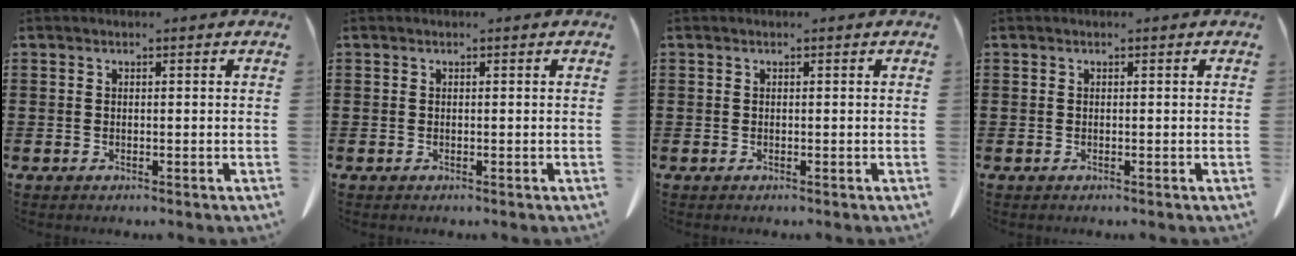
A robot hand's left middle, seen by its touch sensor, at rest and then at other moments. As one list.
[{"total": 0.0}, {"total": 0.0}, {"total": 0.0}]